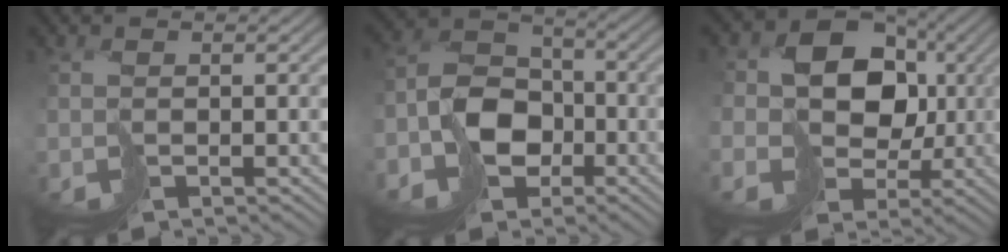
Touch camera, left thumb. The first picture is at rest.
{"total": 7.1, "force": [-3.7, 5.2, 3.0], "torque": [-0.055, -0.002, -0.082]}
{"total": 9.5, "force": [1.1, 8.2, 4.6], "torque": [-0.057, -0.004, 0.002]}